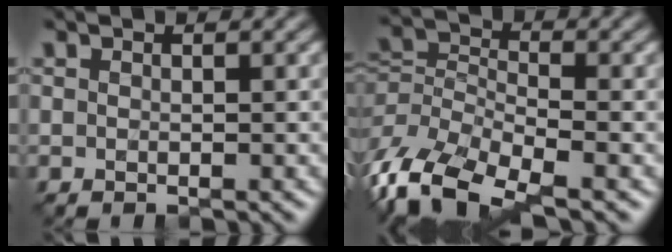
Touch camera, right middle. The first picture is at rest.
{"total": 8.4, "force": [-5.0, 3.6, 5.7], "torque": [-0.119, -0.008, -0.107]}